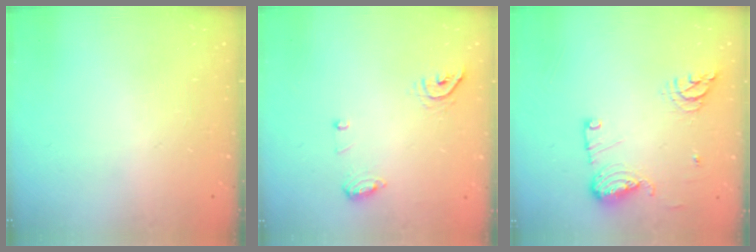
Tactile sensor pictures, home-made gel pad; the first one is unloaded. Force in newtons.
{"total": 7.9, "press": 7.8, "slide": 1.3}
{"total": 12.4, "press": 12.2, "slide": 2.3}